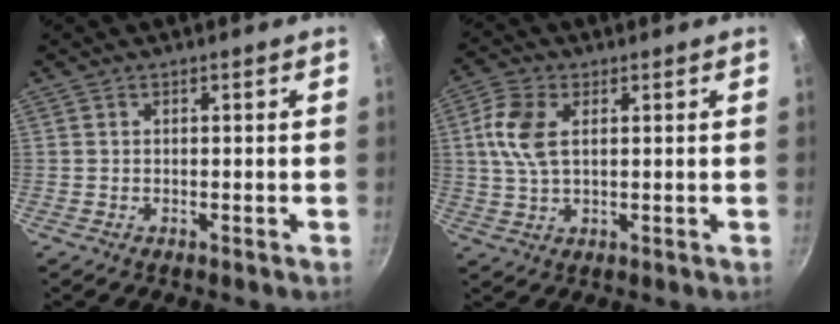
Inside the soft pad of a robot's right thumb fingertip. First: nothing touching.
{"total": 7.7, "force": [1.8, 4.3, 6.1], "torque": [-0.126, 0.008, 0.031]}